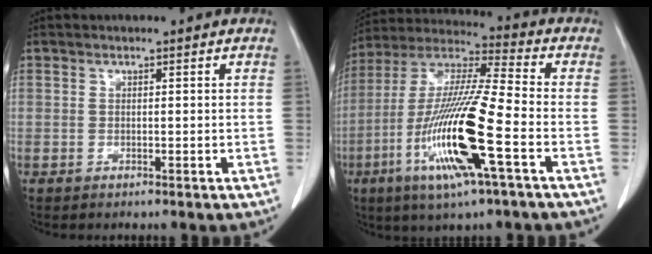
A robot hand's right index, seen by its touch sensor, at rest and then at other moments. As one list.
[{"total": 18.4, "force": [-6.2, 0.8, 17.3], "torque": [-0.360, -0.021, -0.120]}]